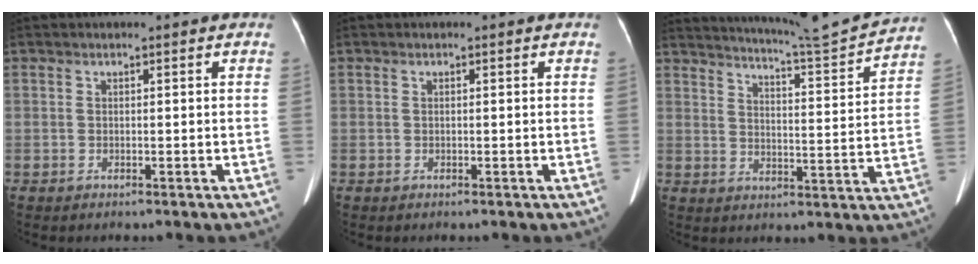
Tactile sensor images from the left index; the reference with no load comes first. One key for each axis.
{"total": 0.0}
{"total": 14.0, "fx": 13.4, "fy": -1.6, "fz": 3.7, "tx": -0.069, "ty": -0.034, "tz": 0.185}